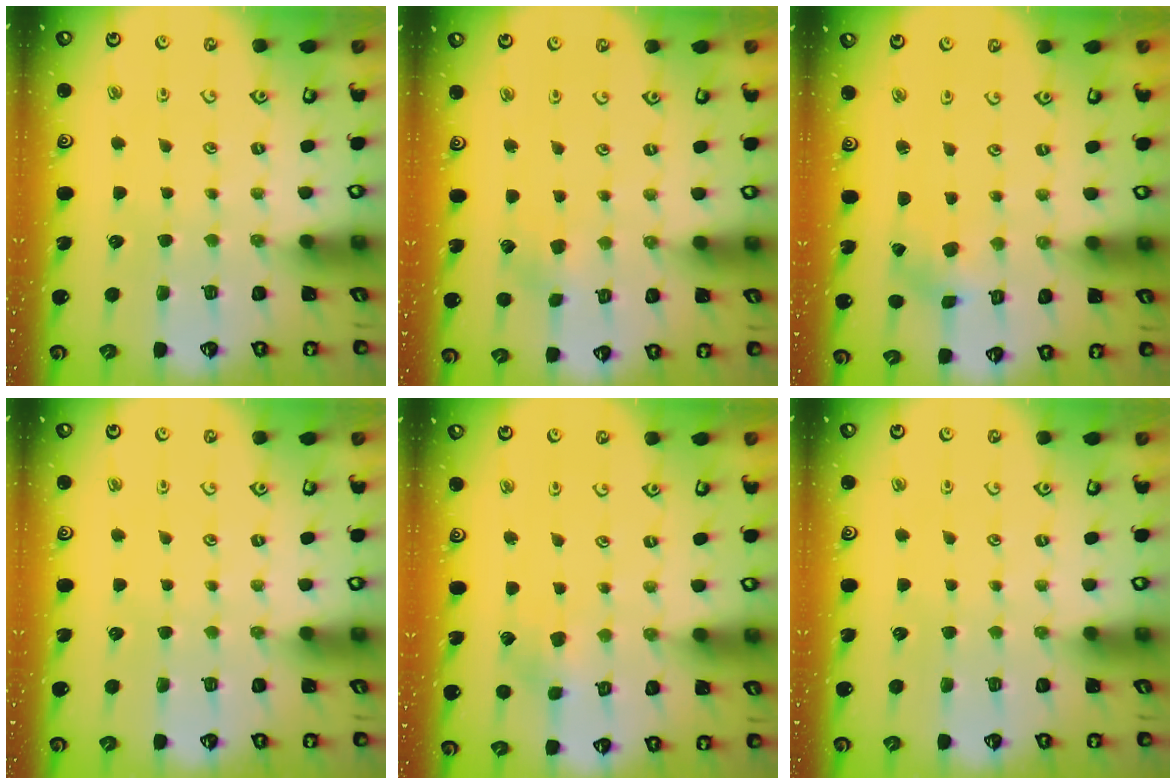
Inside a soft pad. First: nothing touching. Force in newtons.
{"total": 2.3, "press": 2.3, "slide": 0.3}
{"total": 2.2, "press": 2.1, "slide": 0.6}
{"total": 0.0}
{"total": 3.4, "press": 3.3, "slide": 0.4}
{"total": 0.0}